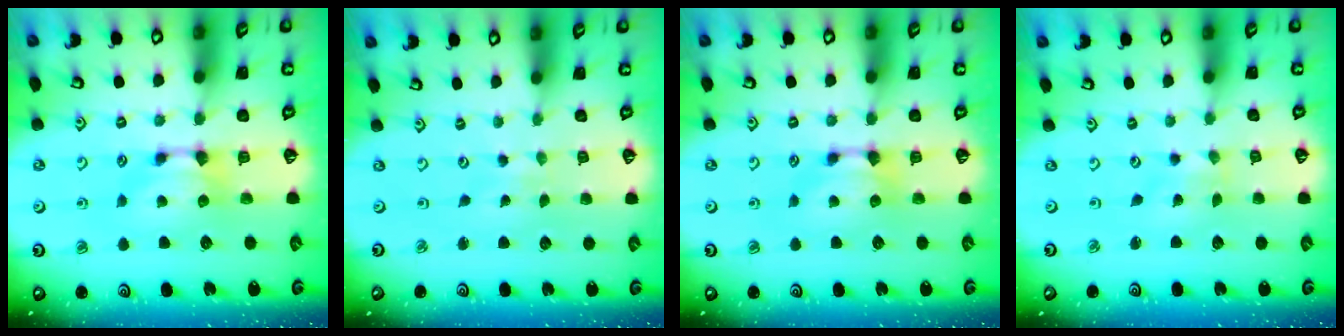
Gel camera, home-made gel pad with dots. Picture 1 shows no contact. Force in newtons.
{"total": 5.1, "press": 5.0, "slide": 0.3}
{"total": 0.0}
{"total": 4.4, "press": 4.3, "slide": 0.9}